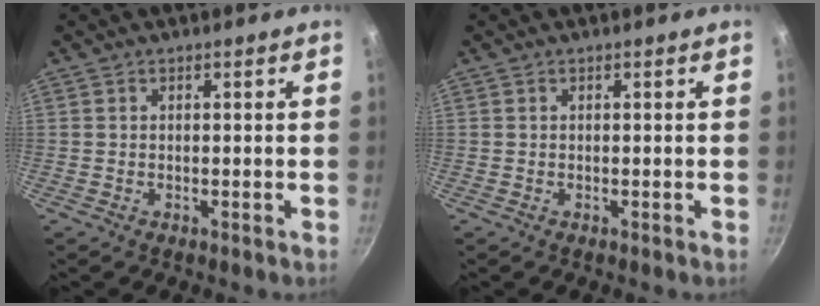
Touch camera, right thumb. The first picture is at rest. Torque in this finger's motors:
{"motor_torque": [0.06, 0.06, -0.05, 0.05, 0.00]}